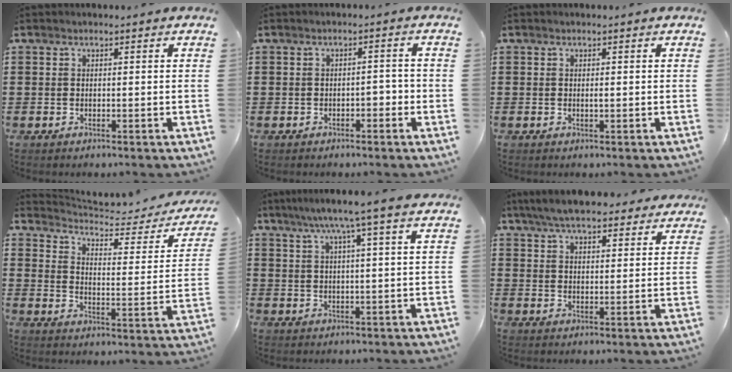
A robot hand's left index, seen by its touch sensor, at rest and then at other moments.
{"total": 1.8, "force": [-1.3, 0.7, 1.0], "torque": [-0.023, 0.002, -0.028]}
{"total": 0.5, "force": [0.0, 0.0, 0.5], "torque": [-0.011, -0.002, 0.001]}
{"total": 3.5, "force": [3.0, 0.6, 1.6], "torque": [-0.053, -0.025, 0.044]}
{"total": 6.0, "force": [4.3, -0.7, 4.1], "torque": [-0.092, -0.008, 0.072]}
{"total": 6.7, "force": [6.2, 1.1, 2.4], "torque": [-0.067, -0.013, 0.114]}